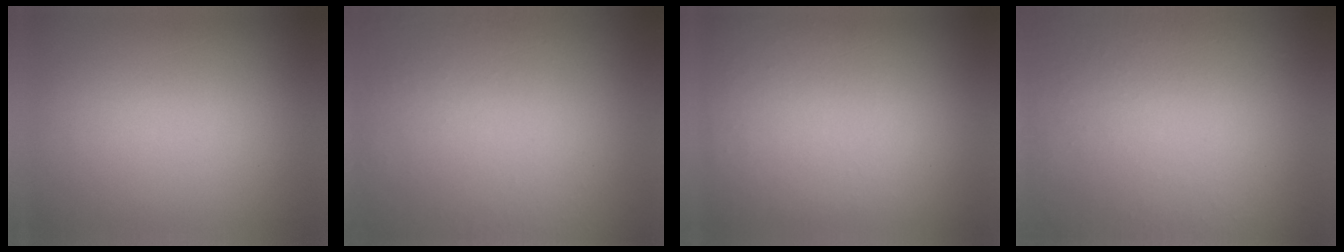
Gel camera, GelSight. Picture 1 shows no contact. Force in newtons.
{"total": 1.2}
{"total": 1.0}
{"total": 9.5}